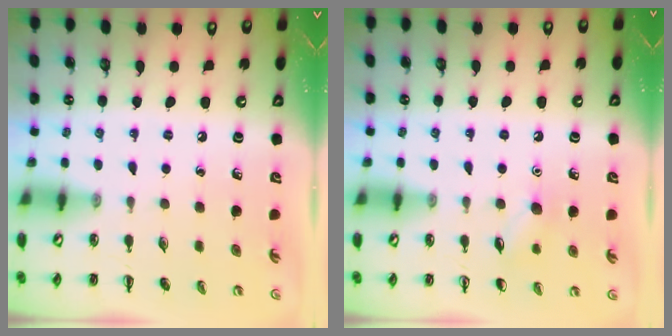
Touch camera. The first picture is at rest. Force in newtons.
{"total": 7.0, "press": 6.7, "slide": 2.2}